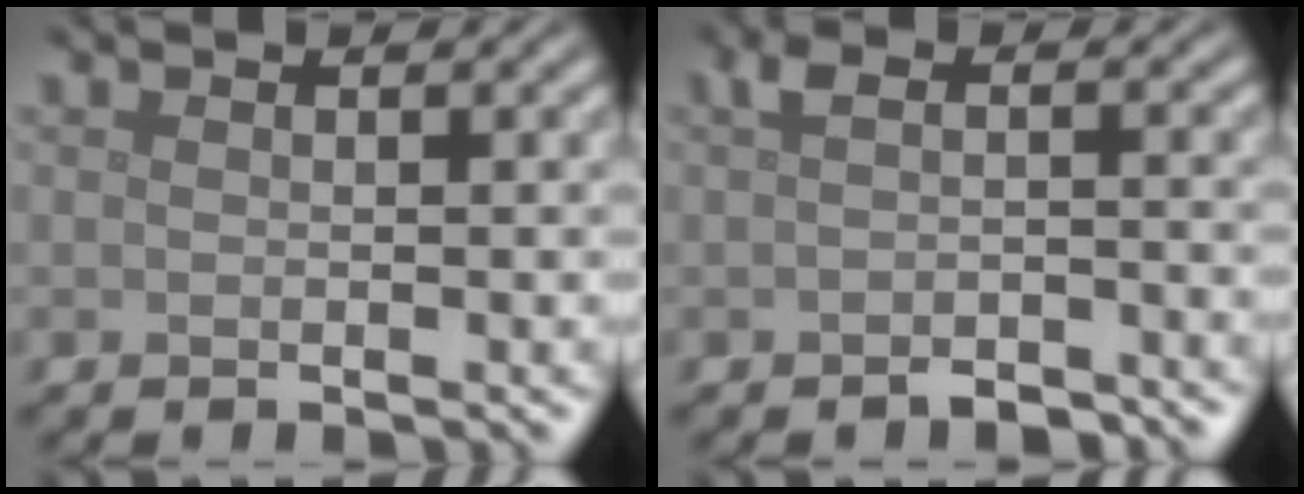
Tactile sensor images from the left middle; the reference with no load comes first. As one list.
[{"total": 2.6, "force": [-1.3, 1.3, 1.8], "torque": [-0.031, -0.002, -0.026]}]